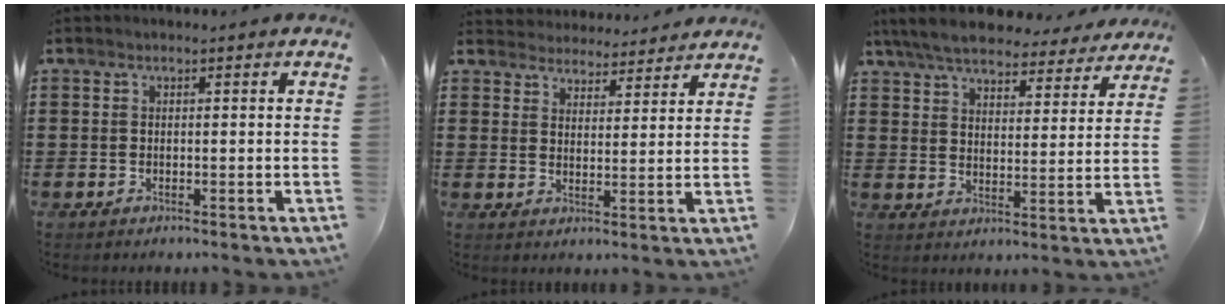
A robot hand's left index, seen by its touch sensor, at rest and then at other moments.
{"total": 4.0, "force": [4.0, 0.6, -0.2], "torque": [-0.014, -0.021, 0.072]}
{"total": 6.9, "force": [6.5, 1.0, 2.1], "torque": [-0.069, -0.032, 0.115]}